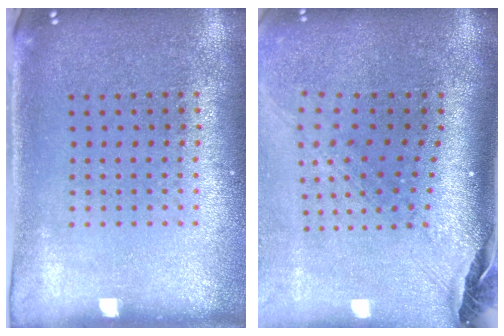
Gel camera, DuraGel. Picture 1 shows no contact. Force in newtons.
{"total": 2.5, "press": 1.7, "slide": 1.8}